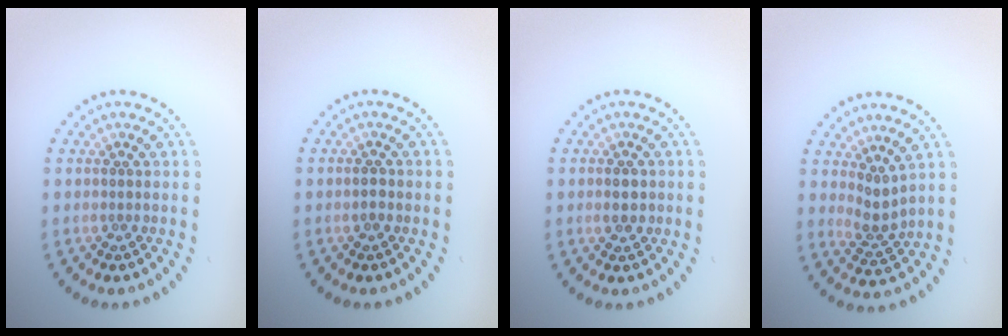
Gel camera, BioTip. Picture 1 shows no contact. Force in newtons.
{"total": 1.0, "press": 1.0, "slide": 0.1}
{"total": 2.0, "press": 2.0, "slide": 0.1}
{"total": 2.2, "press": 1.5, "slide": 1.5}